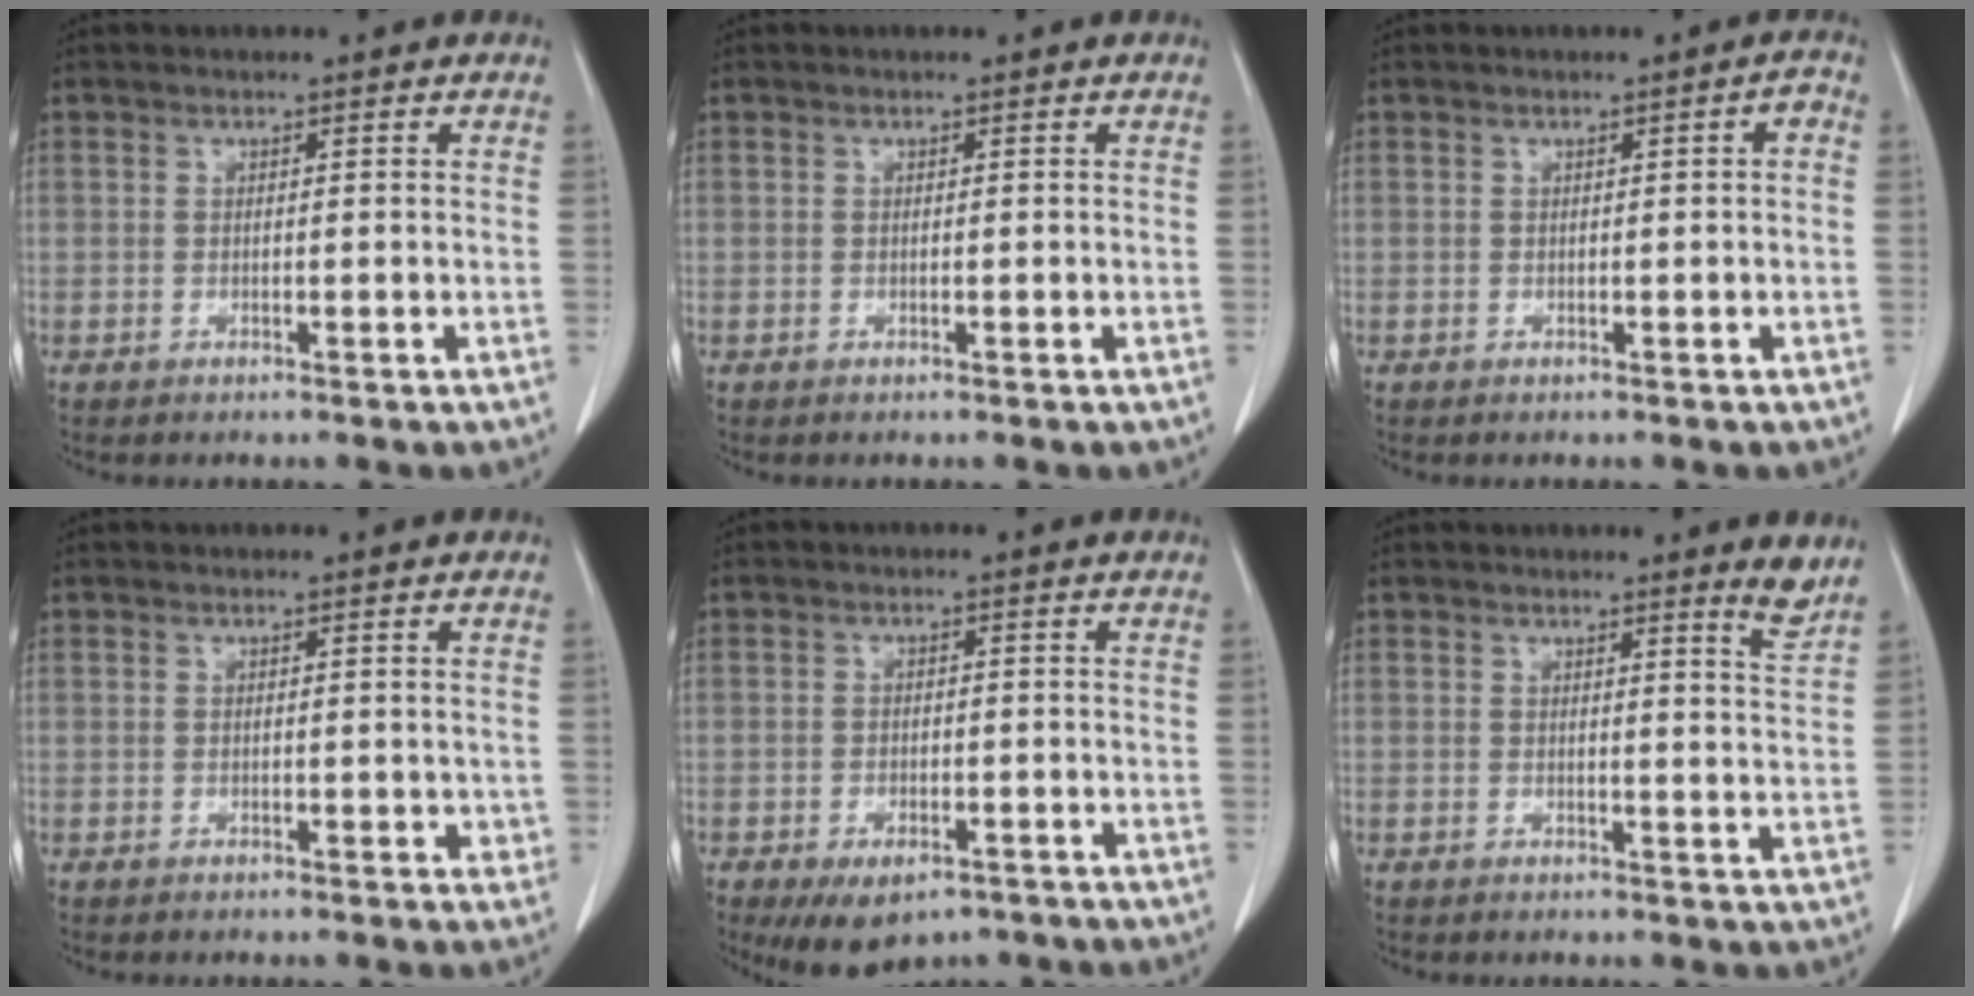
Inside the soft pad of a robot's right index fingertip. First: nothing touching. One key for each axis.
{"total": 0.0}
{"total": 1.3, "fx": 0.1, "fy": 0.2, "fz": 1.3, "tx": -0.015, "ty": 0.004, "tz": 0.001}
{"total": 1.5, "fx": -0.1, "fy": 1.0, "fz": 1.1, "tx": -0.005, "ty": 0.002, "tz": -0.001}
{"total": 6.8, "fx": -4.5, "fy": 3.5, "fz": 3.7, "tx": -0.056, "ty": -0.003, "tz": -0.062}
{"total": 2.9, "fx": 2.5, "fy": -0.6, "fz": 1.3, "tx": -0.022, "ty": -0.028, "tz": 0.022}